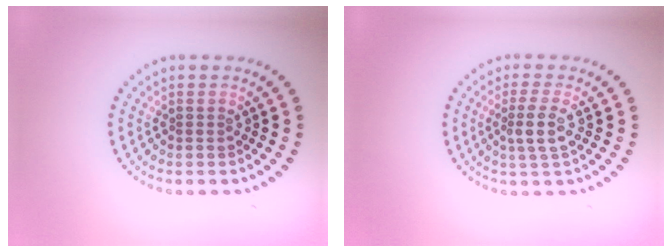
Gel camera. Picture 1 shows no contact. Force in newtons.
{"total": 2.4, "press": 2.1, "slide": 1.2}